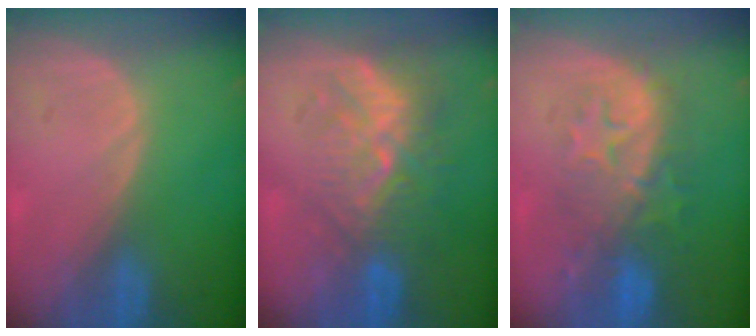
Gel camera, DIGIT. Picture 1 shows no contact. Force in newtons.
{"total": 9.6, "press": 8.6, "slide": 4.1}
{"total": 9.1, "press": 8.6, "slide": 3.0}